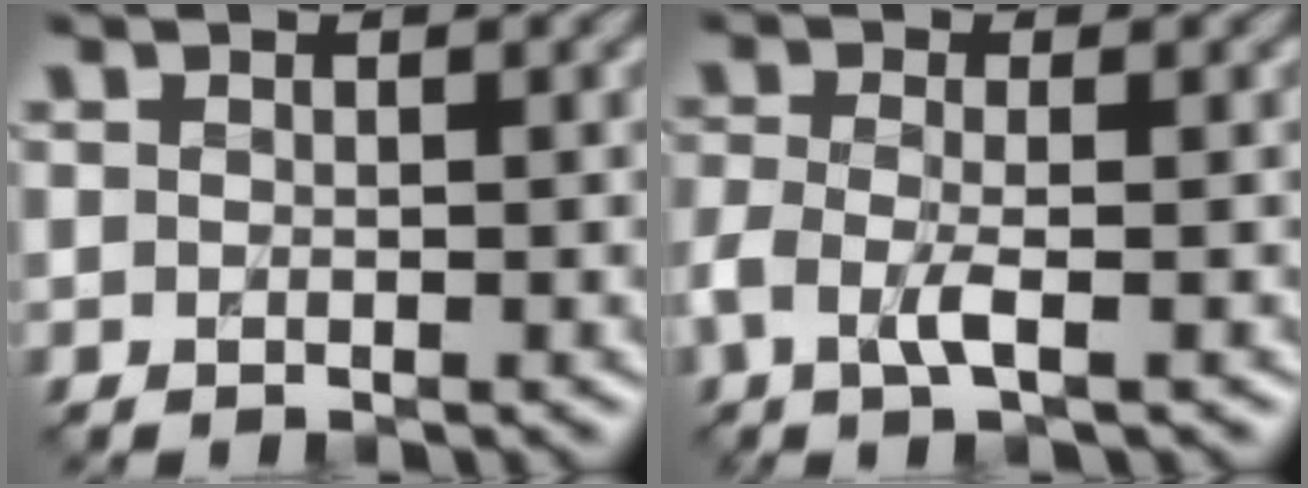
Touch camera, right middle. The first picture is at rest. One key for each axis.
{"total": 2.9, "fx": -1.1, "fy": 0.6, "fz": 2.6, "tx": -0.060, "ty": -0.004, "tz": -0.030}